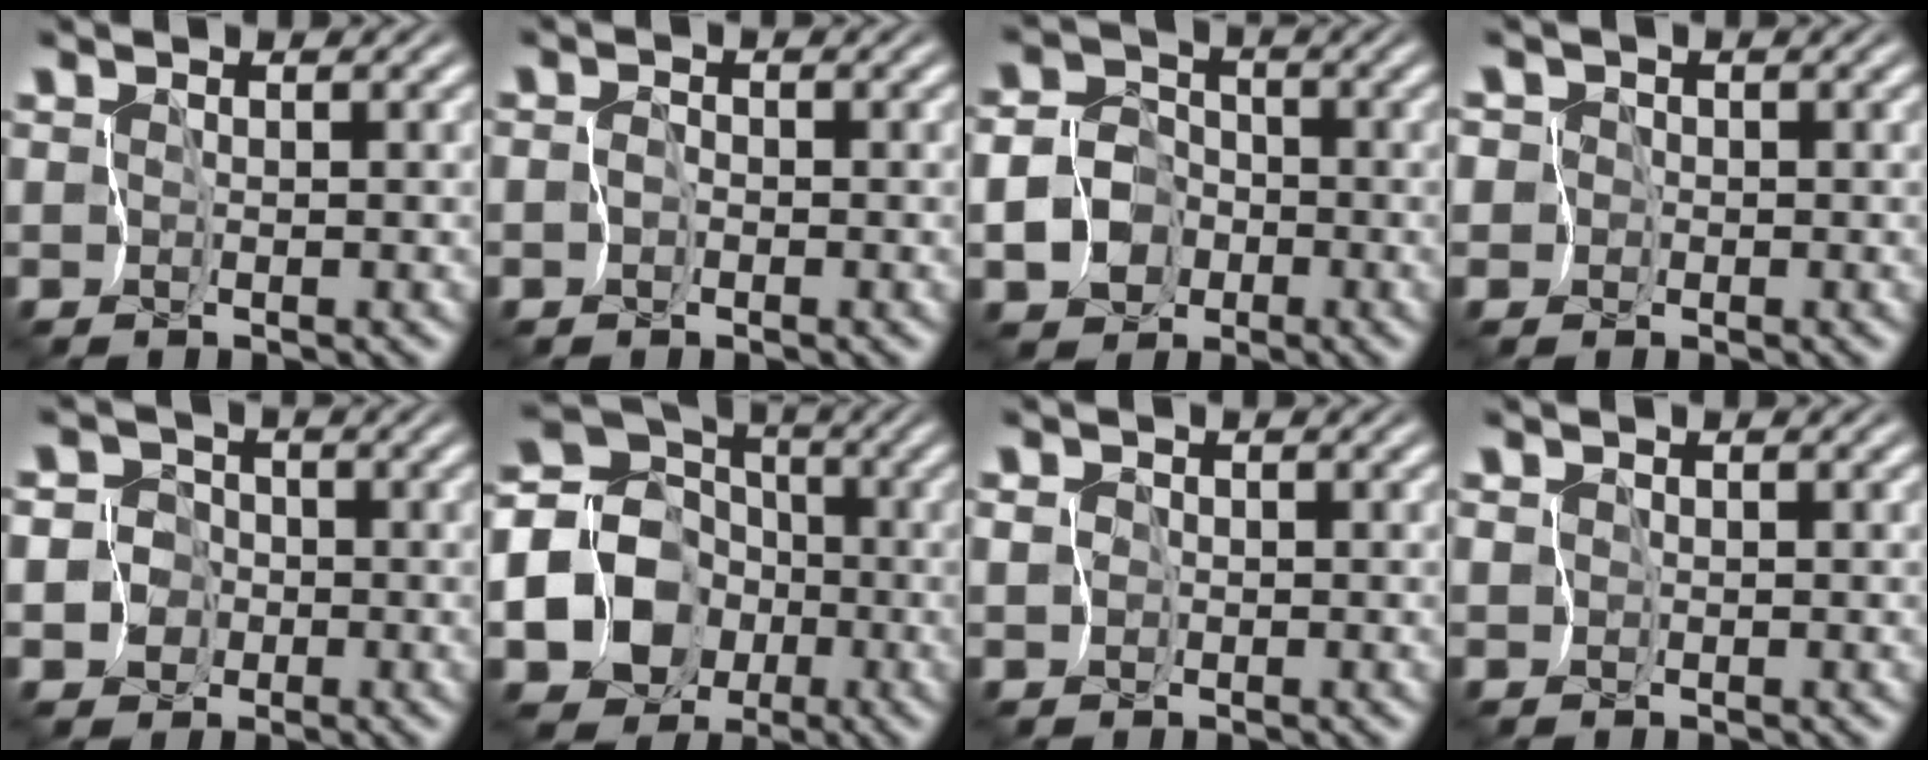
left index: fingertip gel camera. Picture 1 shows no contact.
{"total": 1.1, "force": [-0.6, 0.8, 0.2], "torque": [0.014, 0.004, -0.017]}
{"total": 7.9, "force": [-2.9, 6.9, 2.5], "torque": [-0.051, -0.011, -0.073]}
{"total": 4.8, "force": [-0.6, 4.6, 1.1], "torque": [-0.027, 0.022, -0.053]}
{"total": 8.1, "force": [-2.7, 7.5, 1.5], "torque": [-0.044, -0.002, -0.079]}
{"total": 16.5, "force": [-4.6, 14.8, 5.9], "torque": [-0.149, -0.002, -0.109]}
{"total": 1.7, "force": [-0.4, 1.6, 0.2], "torque": [0.006, 0.007, -0.018]}
{"total": 1.2, "force": [-0.1, 1.2, 0.2], "torque": [0.002, 0.010, -0.011]}